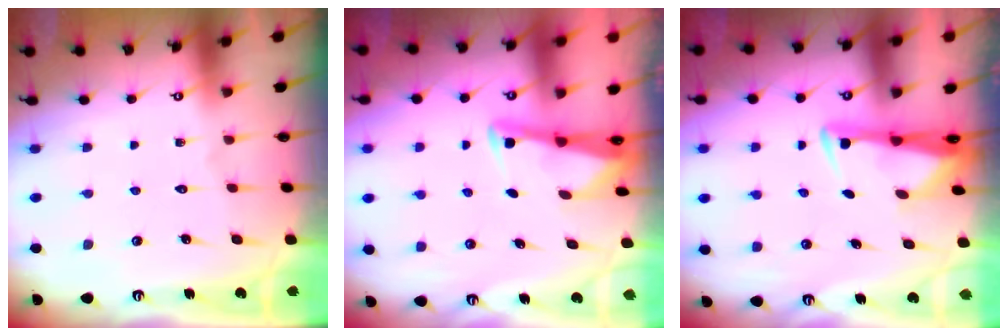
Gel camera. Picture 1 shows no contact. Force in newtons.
{"total": 2.7, "press": 2.7, "slide": 0.2}
{"total": 3.0, "press": 2.8, "slide": 0.9}